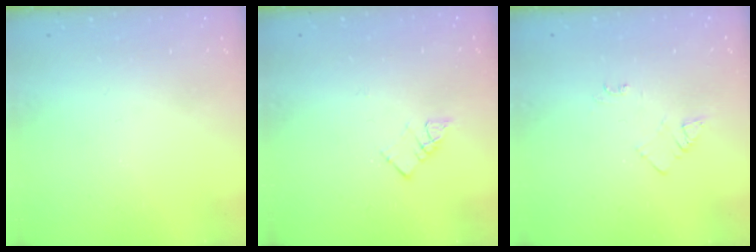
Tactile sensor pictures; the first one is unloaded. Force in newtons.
{"total": 4.2, "press": 4.2, "slide": 0.4}
{"total": 3.8, "press": 3.8, "slide": 0.5}